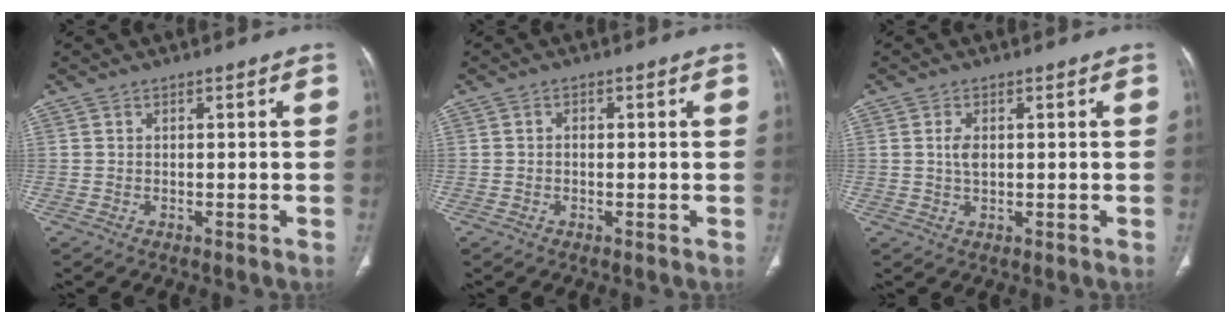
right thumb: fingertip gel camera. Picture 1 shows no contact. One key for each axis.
{"total": 1.0, "fx": -0.1, "fy": 0.8, "fz": 0.6, "tx": -0.007, "ty": 0.005, "tz": -0.004}
{"total": 2.7, "fx": 0.4, "fy": 1.5, "fz": 2.2, "tx": -0.042, "ty": -0.002, "tz": 0.009}